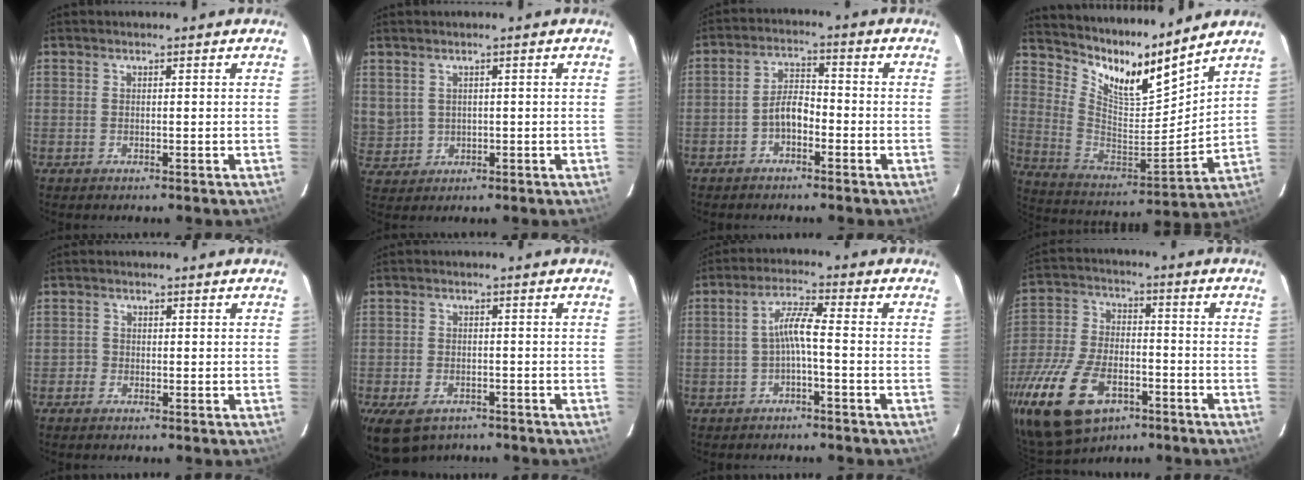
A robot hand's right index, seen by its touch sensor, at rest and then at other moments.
{"total": 5.7, "force": [1.3, 5.3, 1.9], "torque": [-0.047, 0.007, 0.044]}
{"total": 4.4, "force": [-2.5, 2.2, 2.9], "torque": [-0.059, 0.015, -0.045]}
{"total": 15.1, "force": [13.4, 1.6, 6.8], "torque": [-0.129, -0.044, 0.238]}
{"total": 1.2, "force": [-0.8, 0.9, -0.2], "torque": [0.005, 0.004, -0.017]}
{"total": 6.0, "force": [-3.4, 3.7, 3.3], "torque": [-0.071, -0.021, -0.053]}
{"total": 4.2, "force": [-1.5, 0.1, 4.0], "torque": [-0.087, 0.011, -0.026]}
{"total": 22.0, "force": [-12.2, 12.5, 13.4], "torque": [-0.309, -0.028, -0.210]}